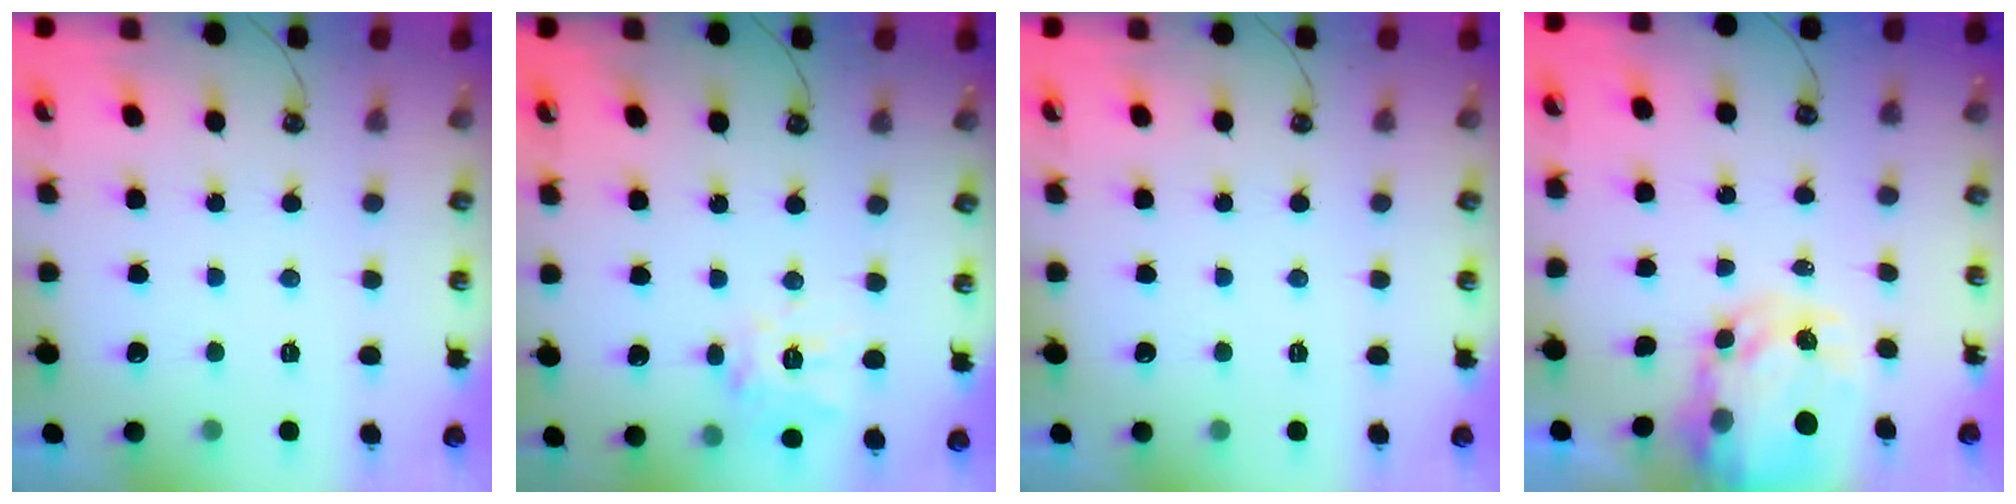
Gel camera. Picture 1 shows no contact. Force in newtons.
{"total": 11.4, "press": 11.3, "slide": 1.3}
{"total": 0.0}
{"total": 6.1, "press": 6.1, "slide": 0.6}